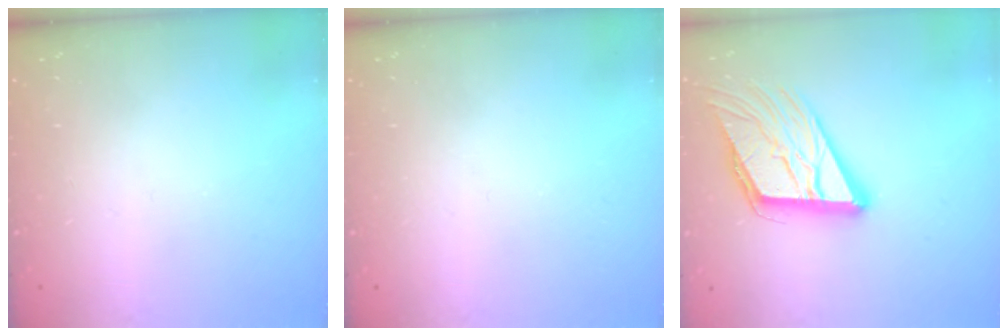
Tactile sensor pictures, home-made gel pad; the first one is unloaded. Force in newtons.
{"total": 0.0}
{"total": 16.2, "press": 15.9, "slide": 2.9}